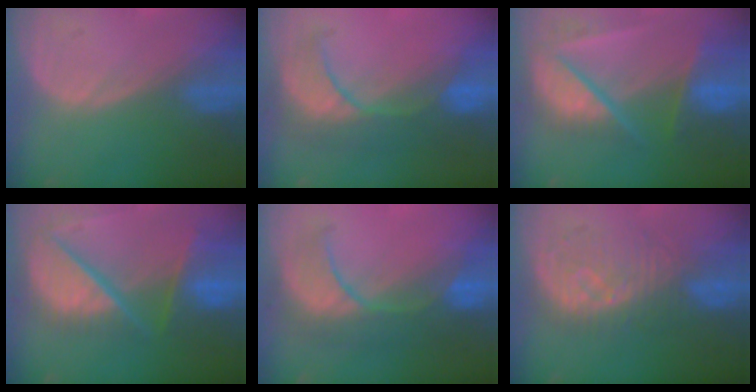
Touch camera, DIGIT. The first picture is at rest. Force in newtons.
{"total": 8.4, "press": 8.3, "slide": 1.3}
{"total": 9.8, "press": 8.4, "slide": 5.1}
{"total": 11.4, "press": 9.4, "slide": 6.4}
{"total": 8.6, "press": 8.5, "slide": 1.4}
{"total": 8.4, "press": 8.4, "slide": 1.0}